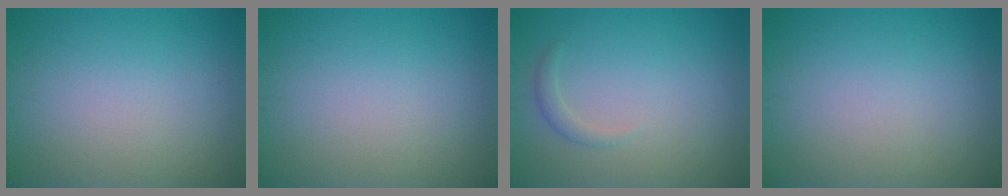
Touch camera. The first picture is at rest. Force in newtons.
{"total": 0.0}
{"total": 1.1, "press": 1.1, "slide": 0.0}
{"total": 0.0}